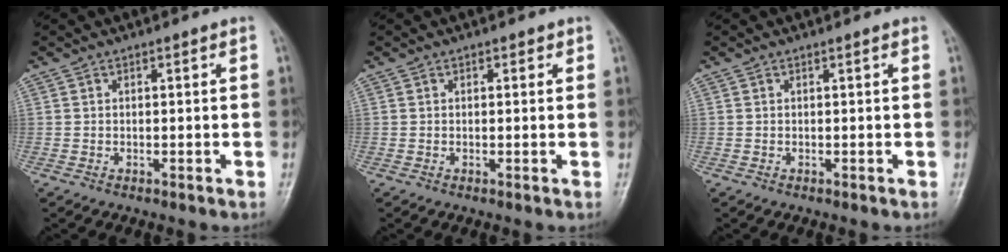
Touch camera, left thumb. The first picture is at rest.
{"total": 1.1, "force": [0.5, 0.8, 0.6], "torque": [0.004, 0.000, 0.003]}
{"total": 0.0}